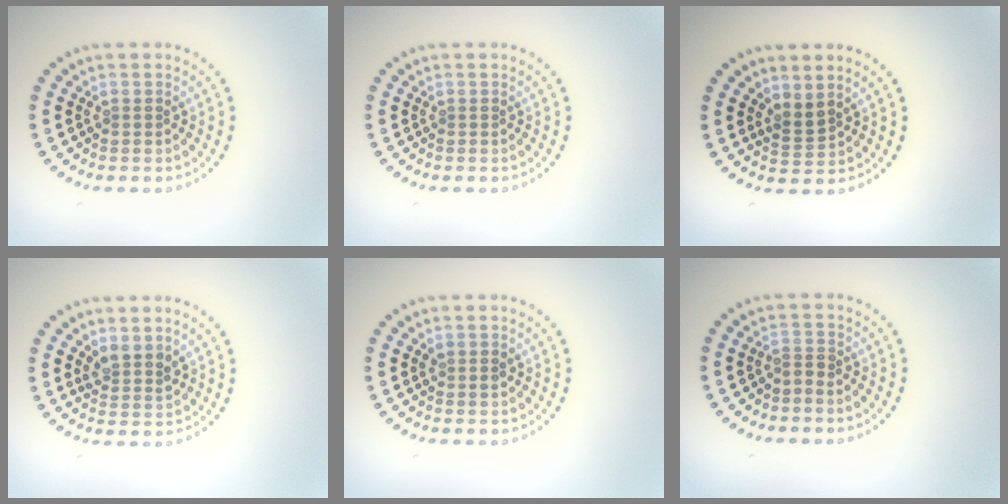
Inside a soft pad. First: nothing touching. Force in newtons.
{"total": 0.0}
{"total": 1.8, "press": 1.3, "slide": 1.3}
{"total": 2.1, "press": 1.7, "slide": 1.3}
{"total": 0.8, "press": 0.8, "slide": 0.2}
{"total": 1.0, "press": 0.4, "slide": 0.9}